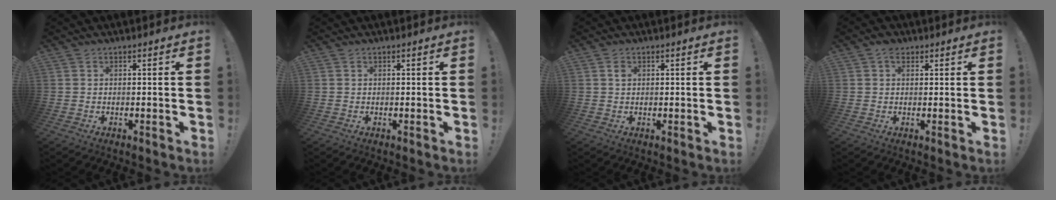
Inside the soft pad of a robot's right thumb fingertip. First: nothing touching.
{"total": 0.0}
{"total": 1.2, "force": [0.3, 0.9, 0.7], "torque": [-0.008, 0.000, 0.005]}
{"total": 2.8, "force": [1.4, 1.9, 1.5], "torque": [-0.014, -0.004, 0.023]}